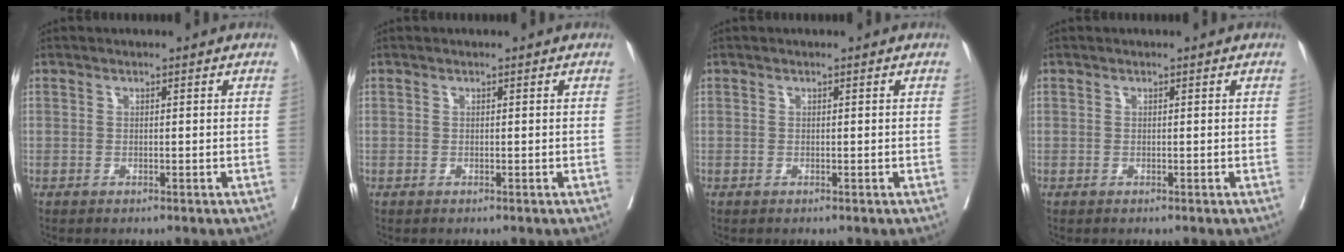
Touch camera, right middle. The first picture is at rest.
{"total": 0.0}
{"total": 0.0}
{"total": 0.0}